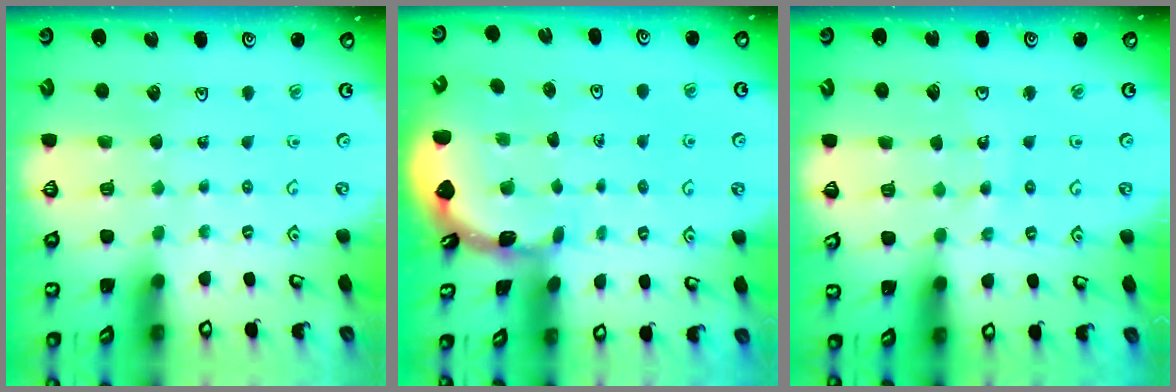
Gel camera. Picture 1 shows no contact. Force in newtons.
{"total": 1.6, "press": 1.6, "slide": 0.1}
{"total": 8.1, "press": 8.1, "slide": 0.9}